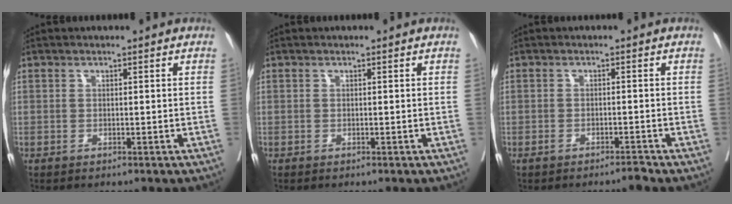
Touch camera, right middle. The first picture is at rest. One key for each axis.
{"total": 0.0}
{"total": 1.5, "fx": -1.3, "fy": 0.0, "fz": 0.6, "tx": -0.008, "ty": -0.001, "tz": -0.025}